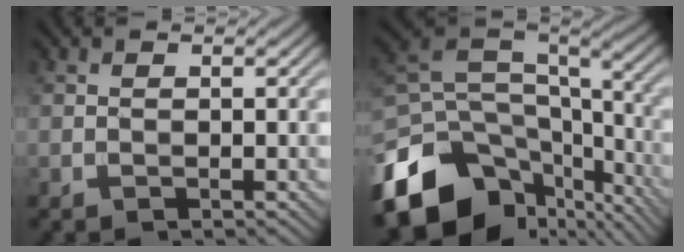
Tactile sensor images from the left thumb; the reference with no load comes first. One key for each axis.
{"total": 16.4, "fx": -8.7, "fy": 10.5, "fz": 9.2, "tx": -0.234, "ty": -0.036, "tz": -0.130}